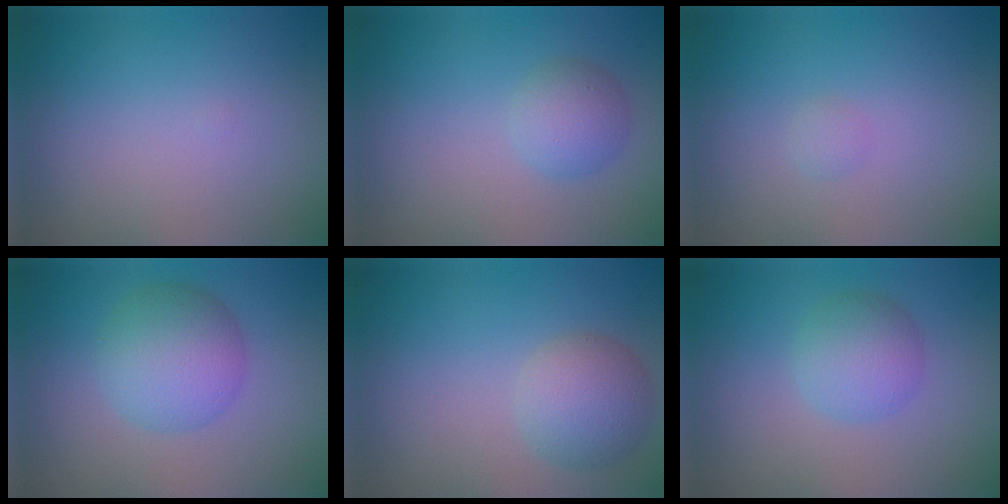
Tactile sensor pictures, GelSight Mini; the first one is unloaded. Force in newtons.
{"total": 2.2, "press": 2.2, "slide": 0.1}
{"total": 0.6, "press": 0.6, "slide": 0.0}
{"total": 5.0, "press": 5.0, "slide": 0.2}
{"total": 2.8, "press": 2.8, "slide": 0.3}
{"total": 3.1, "press": 3.1, "slide": 0.0}